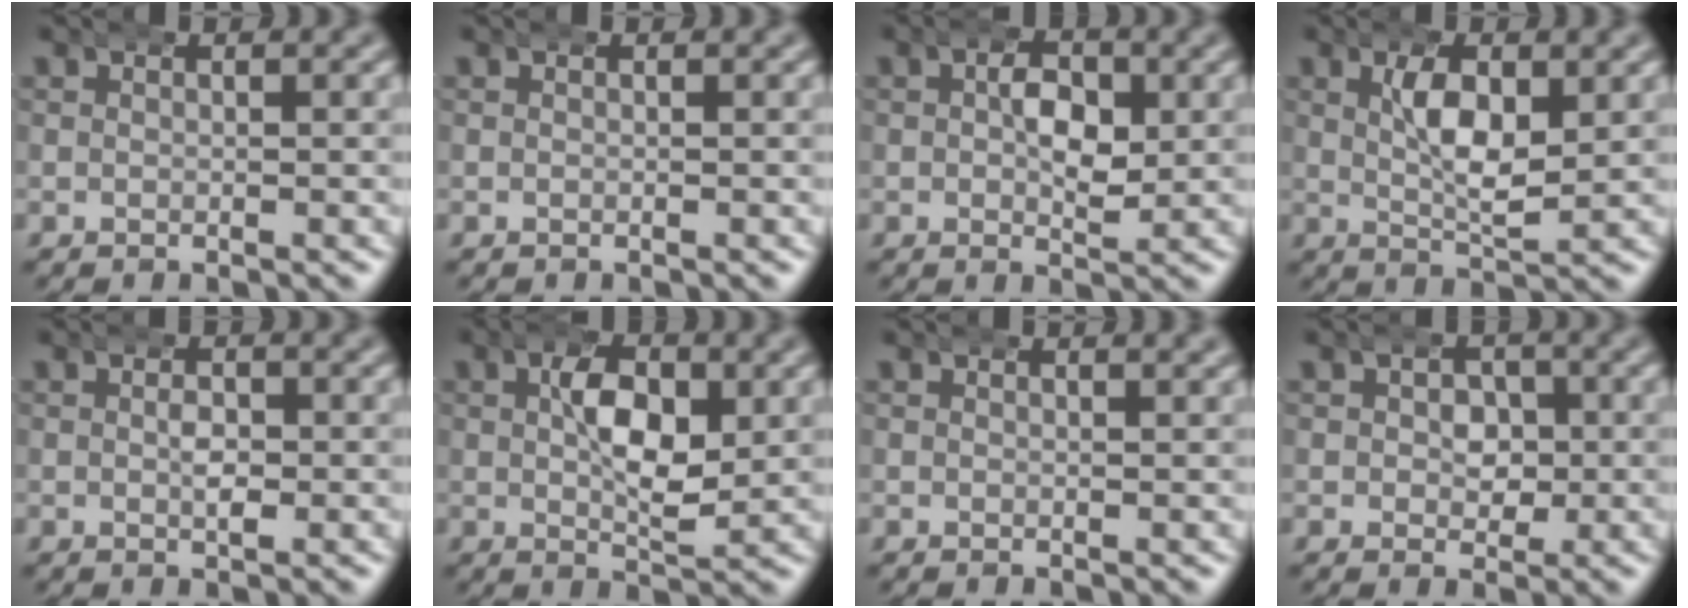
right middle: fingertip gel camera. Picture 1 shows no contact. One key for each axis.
{"total": 0.0}
{"total": 3.2, "fx": 0.4, "fy": 1.8, "fz": 2.6, "tx": -0.040, "ty": -0.011, "tz": 0.008}
{"total": 3.8, "fx": 0.9, "fy": 1.3, "fz": 3.5, "tx": -0.061, "ty": -0.012, "tz": 0.018}
{"total": 1.4, "fx": 0.0, "fy": 0.7, "fz": 1.2, "tx": -0.023, "ty": -0.007, "tz": -0.001}
{"total": 4.5, "fx": 1.0, "fy": 2.0, "fz": 3.9, "tx": -0.064, "ty": -0.014, "tz": 0.018}
{"total": 0.8, "fx": 0.8, "fy": 0.1, "fz": 0.3, "tx": -0.003, "ty": -0.002, "tz": 0.011}
{"total": 2.1, "fx": -0.1, "fy": 1.9, "fz": 1.0, "tx": -0.008, "ty": -0.006, "tz": -0.004}